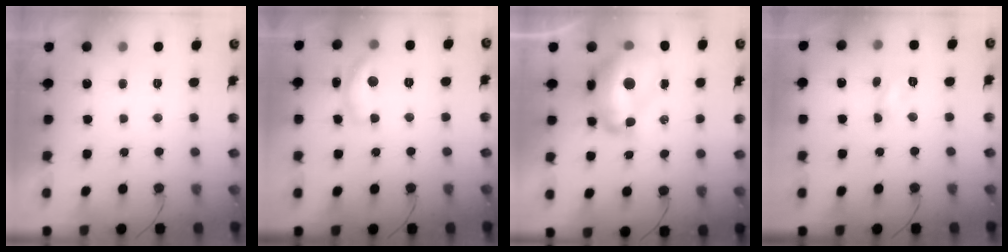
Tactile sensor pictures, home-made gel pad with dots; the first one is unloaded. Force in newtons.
{"total": 12.0, "press": 11.9, "slide": 0.6}
{"total": 15.9, "press": 15.9, "slide": 1.3}
{"total": 4.4, "press": 4.3, "slide": 0.6}